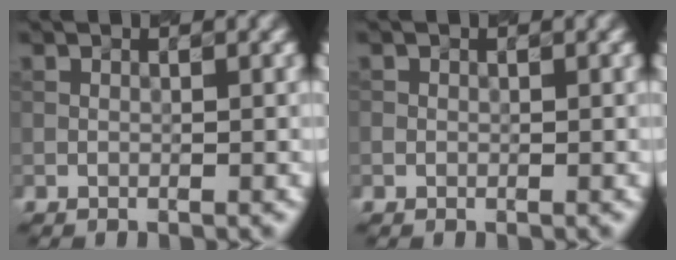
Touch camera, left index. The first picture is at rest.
{"total": 0.5, "force": [-0.1, 0.5, 0.0], "torque": [0.003, -0.004, -0.003]}